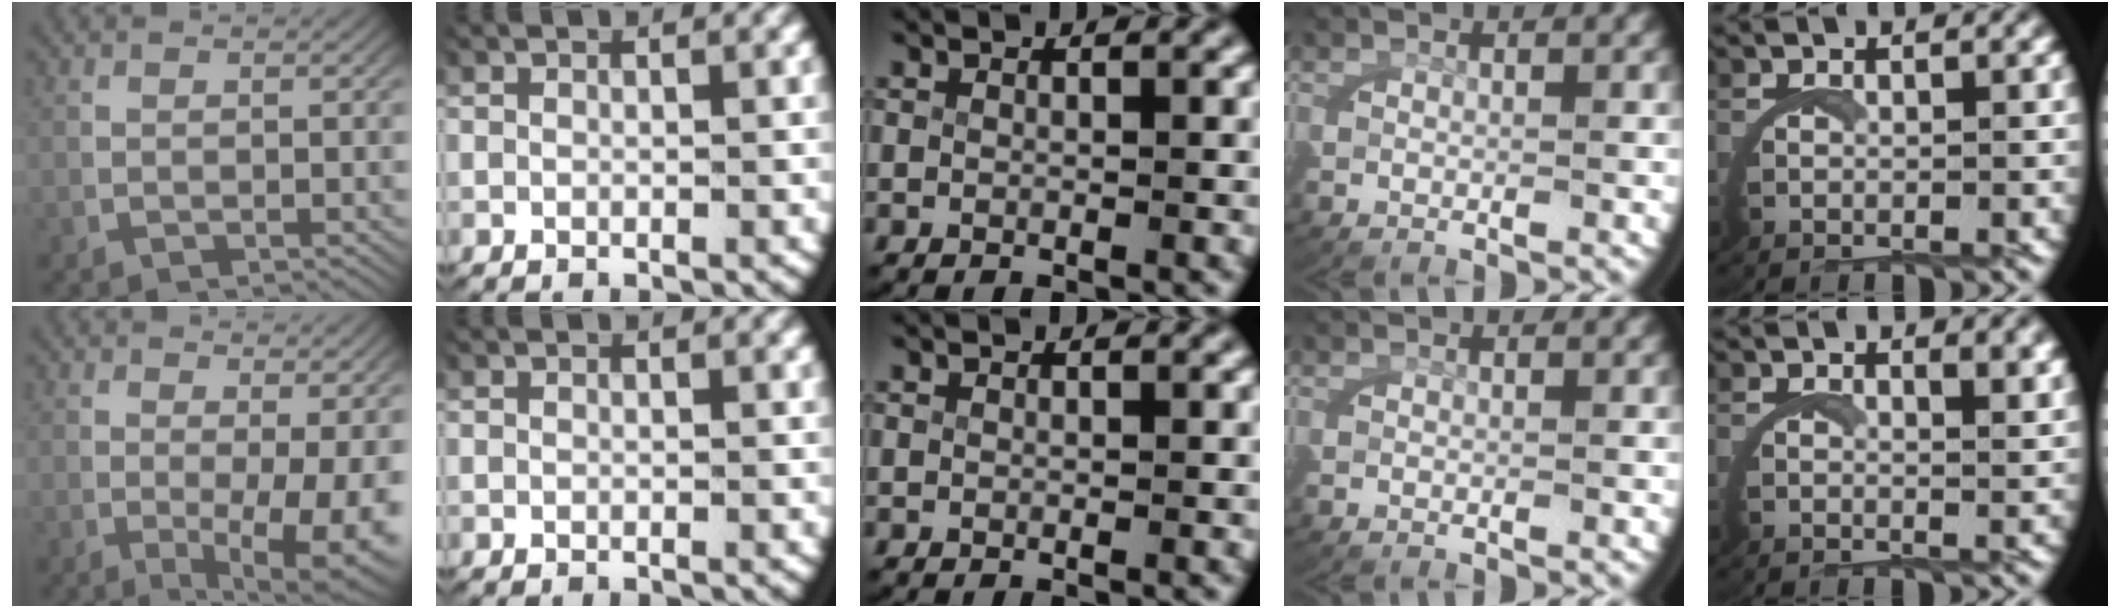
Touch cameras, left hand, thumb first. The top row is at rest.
{"thumb": {"total": 7.4, "force": [-0.7, 3.5, 6.5], "torque": [-0.097, -0.027, 0.001]}, "little": {"total": 1.8, "force": [1.6, -0.2, 0.9], "torque": [-0.019, -0.007, 0.023]}}